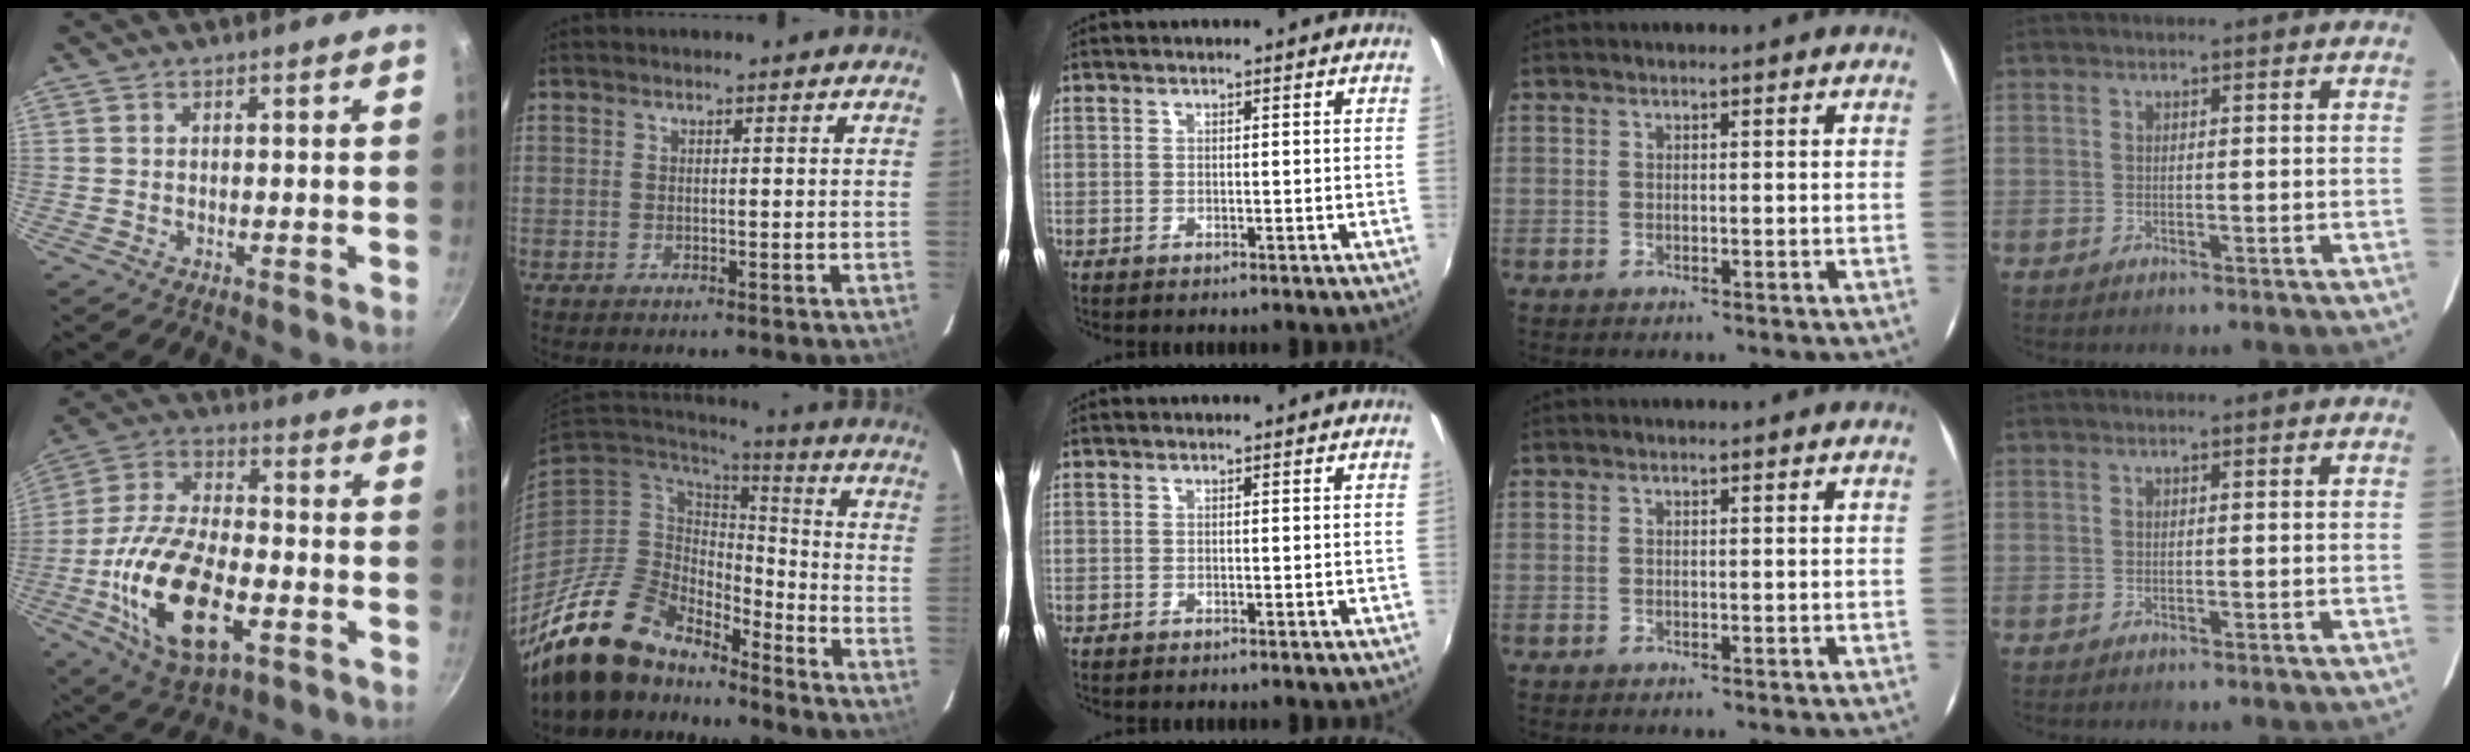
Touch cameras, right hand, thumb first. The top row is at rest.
{"thumb": {"total": 21.4, "force": [-6.2, 10.8, 17.4], "torque": [-0.329, 0.021, -0.111]}, "index": {"total": 17.1, "force": [-14.7, 6.3, 6.1], "torque": [-0.134, -0.013, -0.265]}}